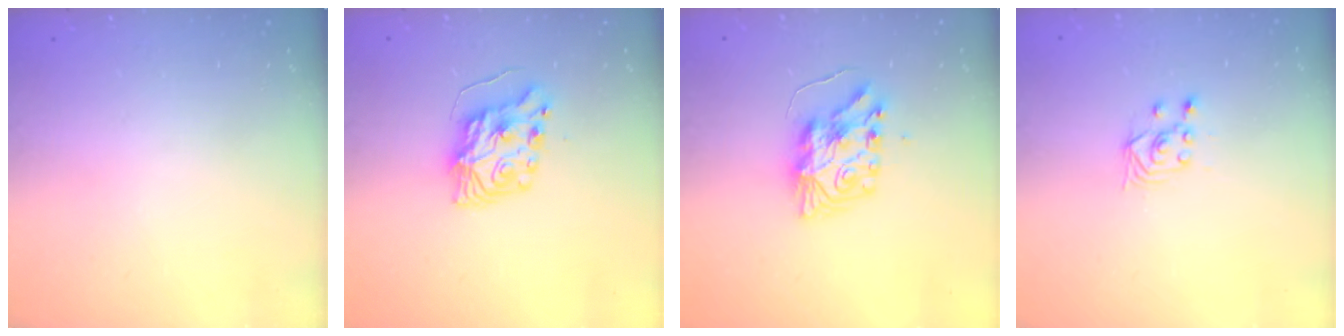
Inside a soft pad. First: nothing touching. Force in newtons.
{"total": 8.9, "press": 8.9, "slide": 0.9}
{"total": 9.3, "press": 9.3, "slide": 0.7}
{"total": 3.5, "press": 3.0, "slide": 1.7}